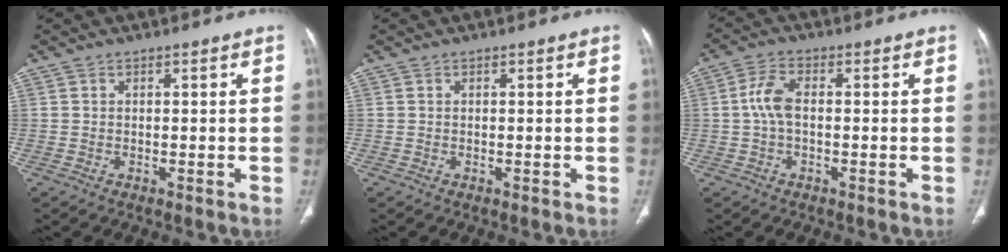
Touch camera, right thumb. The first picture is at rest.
{"total": 0.0}
{"total": 4.9, "force": [-0.1, 2.5, 4.2], "torque": [-0.096, 0.012, -0.005]}